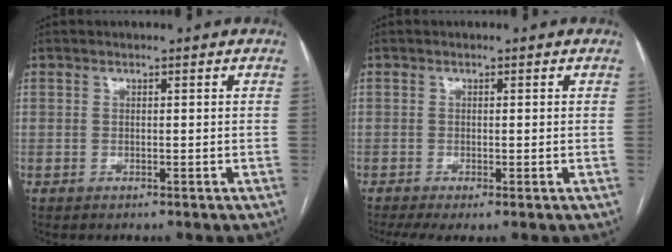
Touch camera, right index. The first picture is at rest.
{"total": 3.5, "force": [-2.1, 0.8, 2.7], "torque": [-0.048, -0.009, -0.039]}